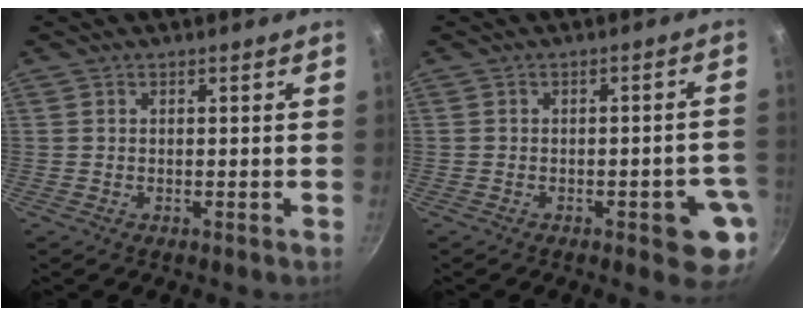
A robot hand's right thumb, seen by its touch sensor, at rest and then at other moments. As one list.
[{"total": 7.9, "force": [-2.8, 2.8, 6.8], "torque": [-0.056, 0.017, -0.028]}]